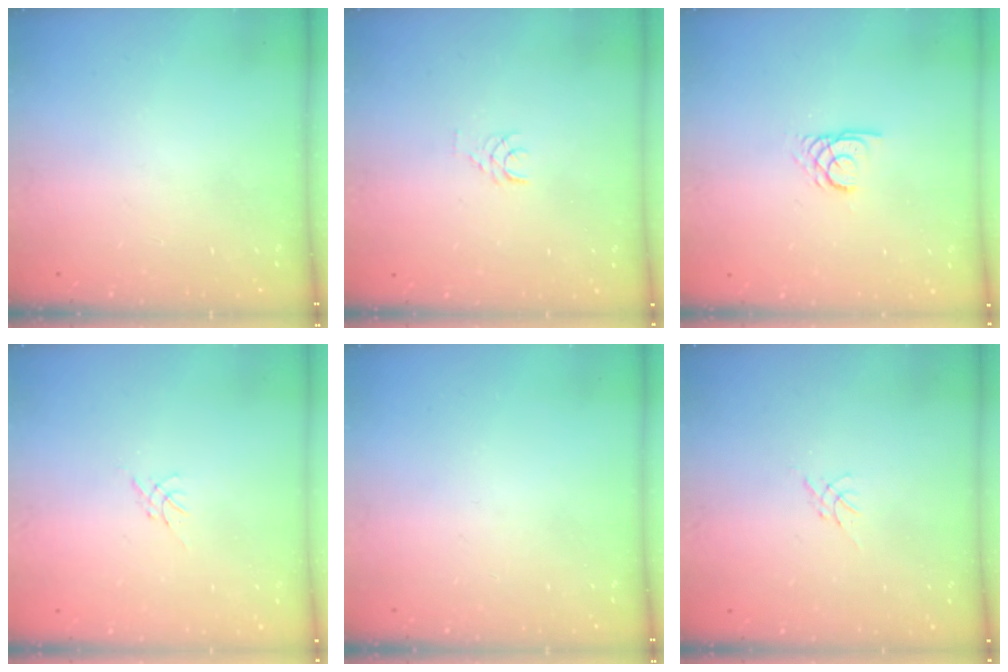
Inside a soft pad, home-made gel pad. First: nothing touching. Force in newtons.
{"total": 3.6, "press": 3.6, "slide": 0.3}
{"total": 2.7, "press": 2.7, "slide": 0.1}
{"total": 0.0}
{"total": 0.0}
{"total": 0.0}